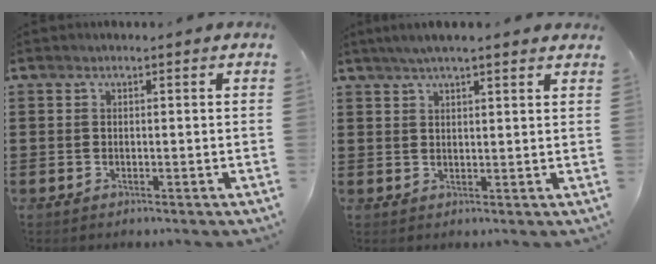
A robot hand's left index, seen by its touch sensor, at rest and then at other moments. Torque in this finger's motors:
{"motor_torque": [2.14, 0.00, 0.27, 0.09]}